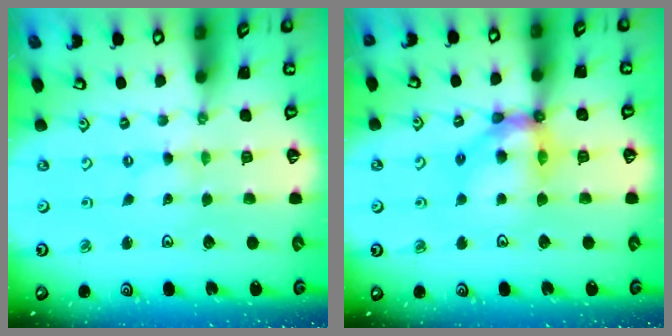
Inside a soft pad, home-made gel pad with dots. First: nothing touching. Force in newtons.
{"total": 11.9, "press": 11.8, "slide": 1.4}